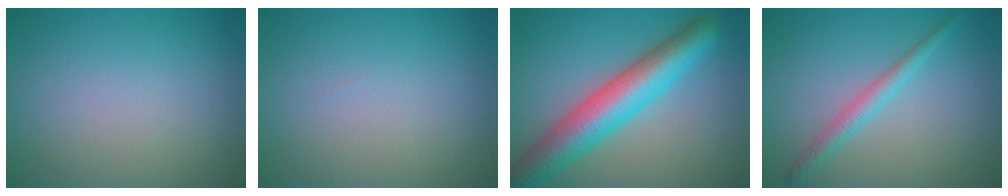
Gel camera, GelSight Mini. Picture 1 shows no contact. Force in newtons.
{"total": 0.0}
{"total": 8.2, "press": 8.2, "slide": 0.3}
{"total": 2.2, "press": 2.2, "slide": 0.1}